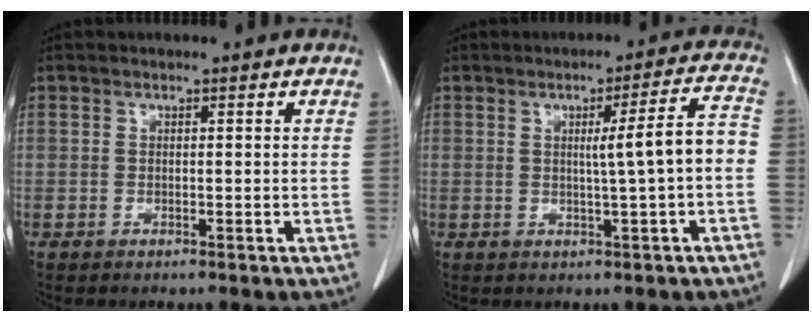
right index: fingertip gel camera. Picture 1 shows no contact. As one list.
[{"total": 7.1, "force": [-0.4, -0.5, 7.0], "torque": [-0.098, 0.012, -0.005]}]